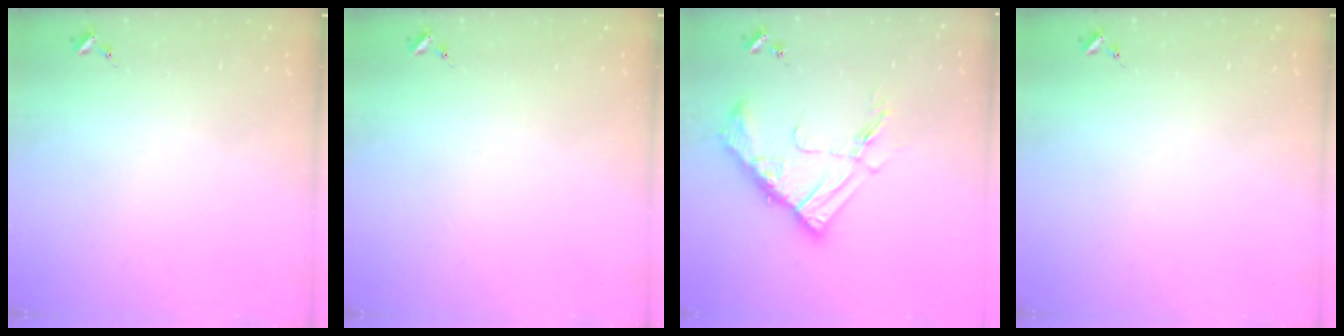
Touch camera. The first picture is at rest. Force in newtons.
{"total": 0.0}
{"total": 16.5, "press": 16.4, "slide": 1.4}
{"total": 0.0}